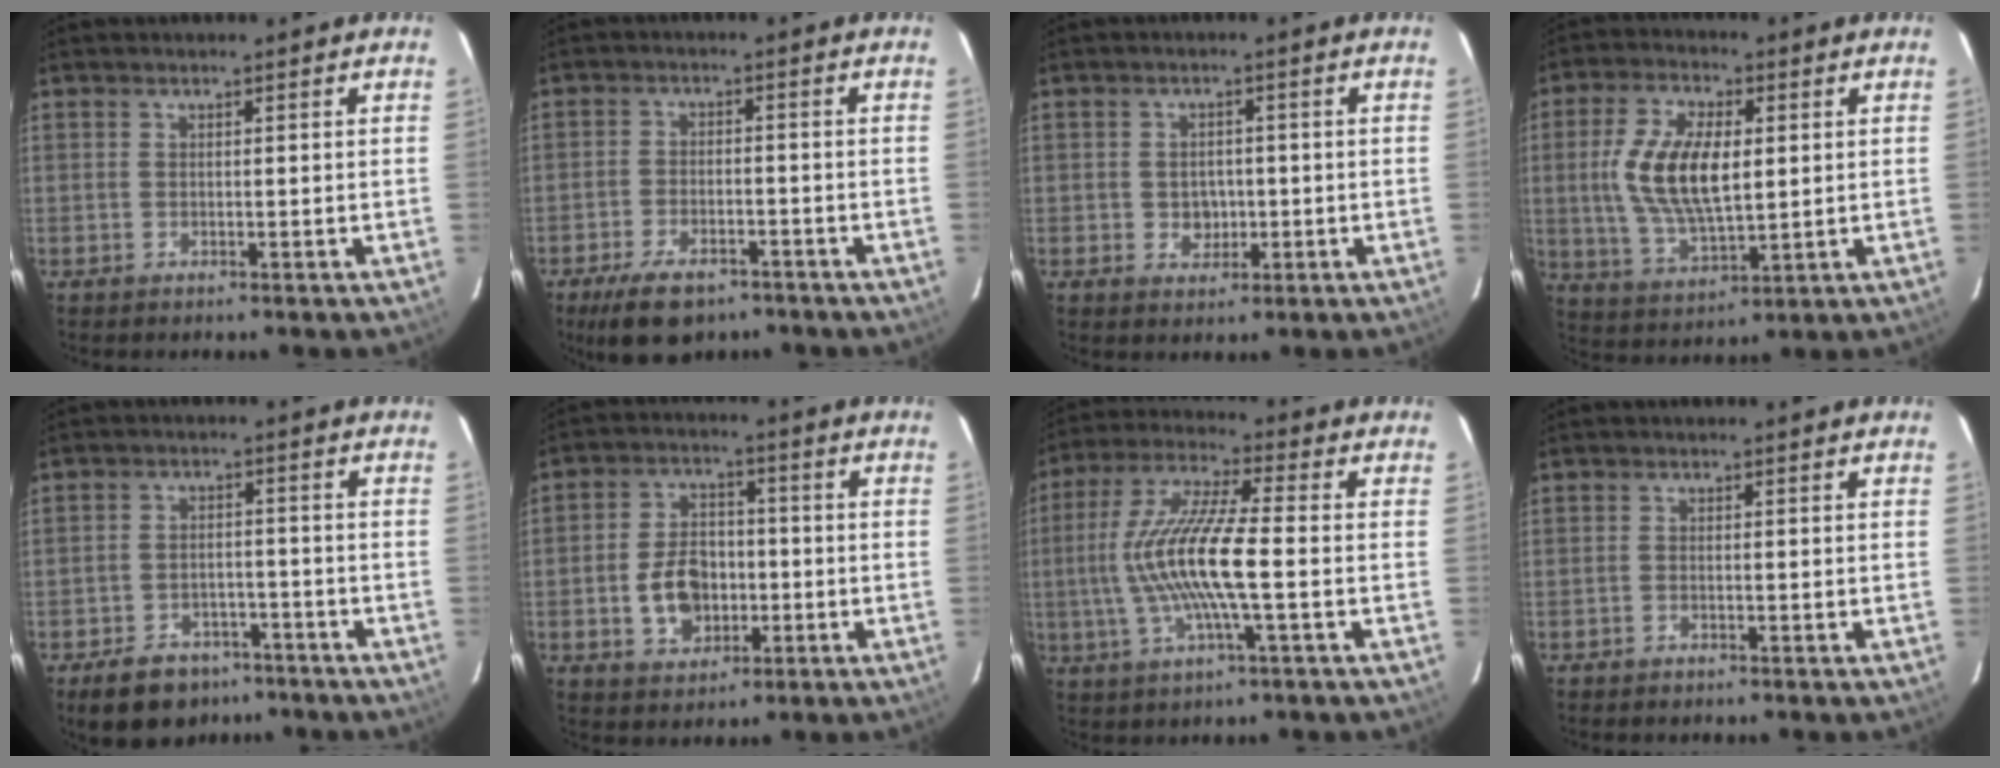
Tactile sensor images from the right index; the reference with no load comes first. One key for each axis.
{"total": 10.2, "fx": -7.1, "fy": 4.7, "fz": 5.5, "tx": -0.127, "ty": -0.011, "tz": -0.114}
{"total": 3.8, "fx": -0.5, "fy": 3.4, "fz": 1.6, "tx": -0.031, "ty": 0.008, "tz": 0.001}
{"total": 13.7, "fx": 1.5, "fy": 6.5, "fz": 11.9, "tx": -0.235, "ty": 0.002, "tz": 0.036}
{"total": 10.3, "fx": -7.2, "fy": 6.4, "fz": 3.8, "tx": -0.096, "ty": 0.015, "tz": -0.093}
{"total": 7.3, "fx": -1.8, "fy": 5.6, "fz": 4.3, "tx": -0.082, "ty": 0.018, "tz": -0.021}
{"total": 14.1, "fx": -1.8, "fy": 1.8, "fz": 13.9, "tx": -0.277, "ty": 0.002, "tz": -0.036}
{"total": 0.7, "fx": -0.6, "fy": 0.4, "fz": 0.0, "tx": -0.002, "ty": 0.003, "tz": -0.010}